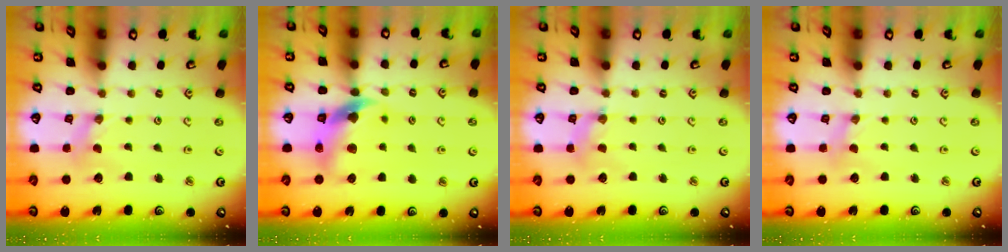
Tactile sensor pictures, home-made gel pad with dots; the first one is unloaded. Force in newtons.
{"total": 11.3, "press": 11.2, "slide": 1.7}
{"total": 2.4, "press": 2.4, "slide": 0.2}
{"total": 0.0}